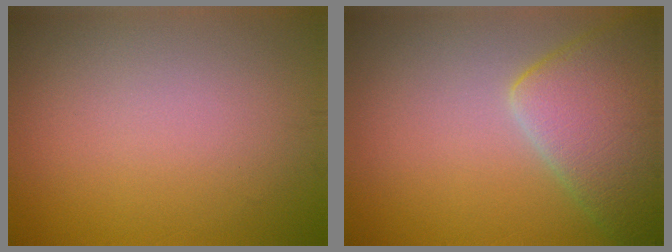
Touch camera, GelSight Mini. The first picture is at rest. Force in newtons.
{"total": 7.2, "press": 7.2, "slide": 0.5}